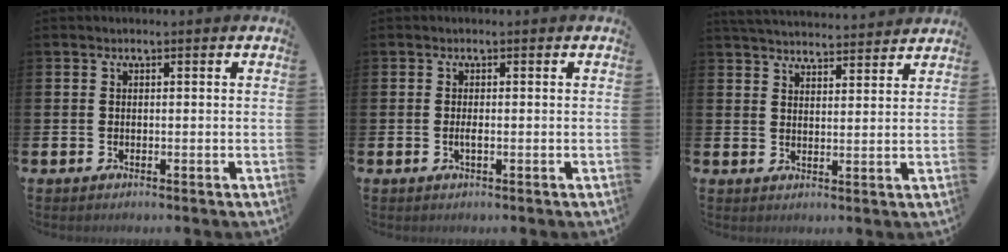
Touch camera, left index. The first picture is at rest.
{"total": 0.9, "force": [-0.2, 0.2, 0.8], "torque": [-0.017, 0.000, -0.003]}
{"total": 4.5, "force": [4.5, 0.2, 0.1], "torque": [-0.008, -0.030, 0.079]}